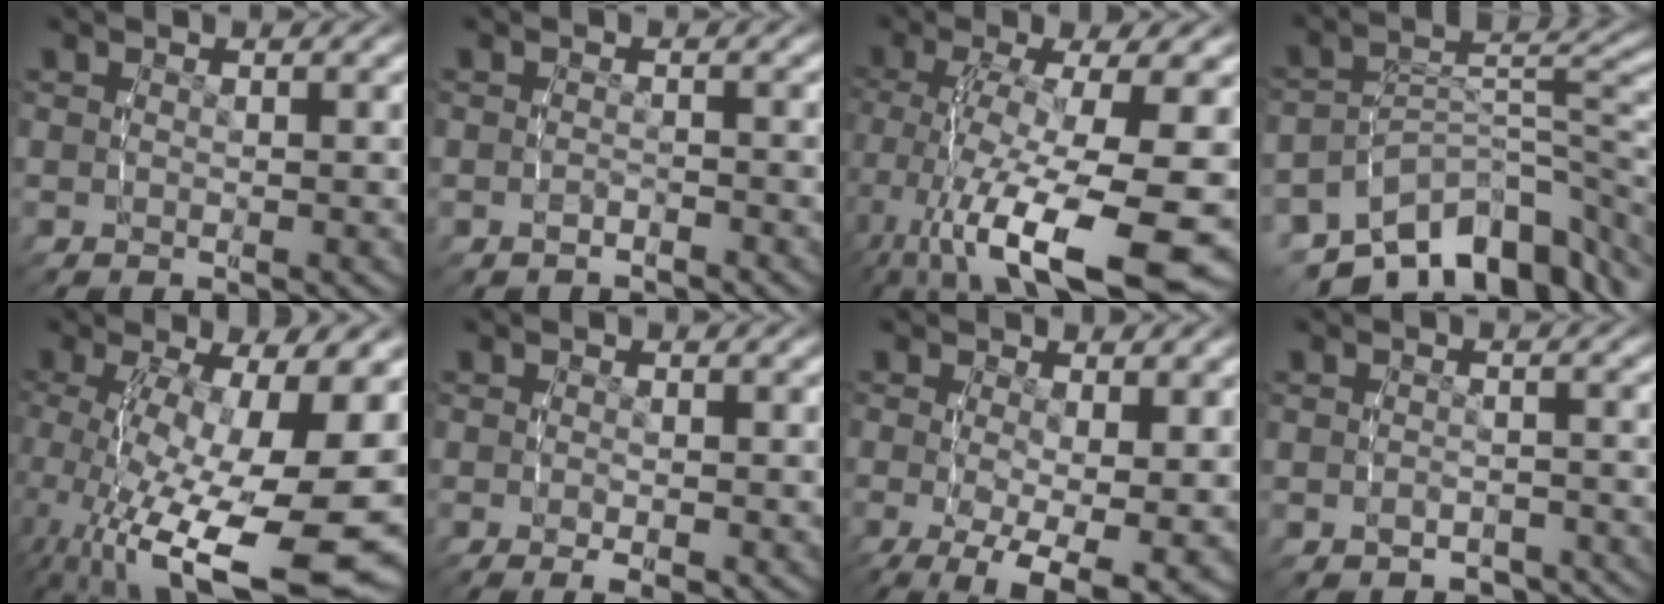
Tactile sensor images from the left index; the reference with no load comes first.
{"total": 1.4, "force": [-1.4, 0.4, 0.0], "torque": [0.000, -0.003, -0.018]}
{"total": 9.5, "force": [-2.5, 3.5, 8.4], "torque": [-0.143, -0.020, -0.018]}
{"total": 12.1, "force": [-6.7, 7.1, 7.1], "torque": [-0.099, -0.016, -0.102]}
{"total": 14.0, "force": [-5.0, 6.4, 11.4], "torque": [-0.192, -0.055, -0.036]}
{"total": 1.6, "force": [-0.7, 0.6, 1.3], "torque": [-0.019, -0.011, -0.004]}
{"total": 8.2, "force": [-3.7, 3.2, 6.6], "torque": [-0.119, -0.059, -0.028]}
{"total": 2.7, "force": [-2.4, 1.0, 0.3], "torque": [-0.001, -0.005, -0.037]}